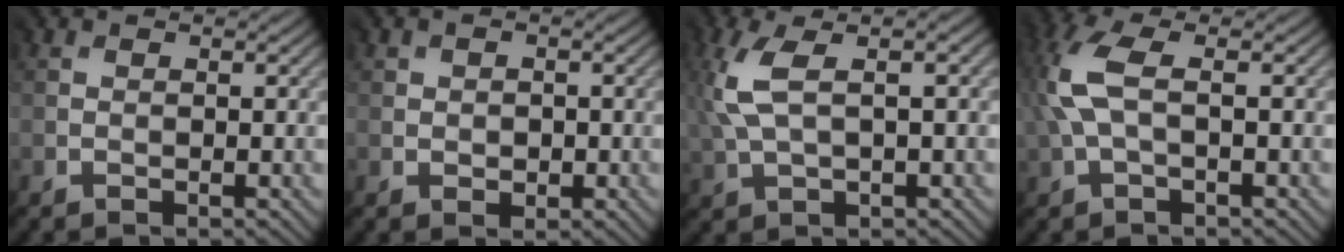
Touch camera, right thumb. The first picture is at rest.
{"total": 1.2, "force": [0.1, 1.1, 0.2], "torque": [-0.001, -0.005, 0.004]}
{"total": 5.5, "force": [1.4, 2.1, 4.9], "torque": [-0.135, 0.010, 0.025]}
{"total": 5.6, "force": [1.0, 2.5, 5.0], "torque": [-0.148, 0.013, 0.017]}